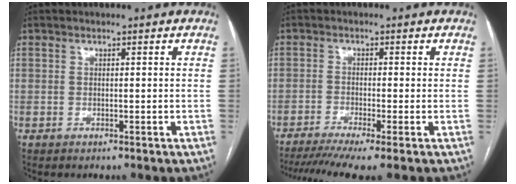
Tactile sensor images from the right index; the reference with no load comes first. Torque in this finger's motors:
{"motor_torque": [0.91, -0.89, 0.48, 0.11]}